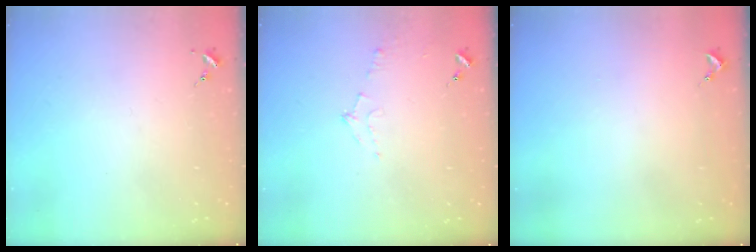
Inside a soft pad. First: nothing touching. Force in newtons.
{"total": 7.2, "press": 7.2, "slide": 0.8}
{"total": 0.9, "press": 0.9, "slide": 0.0}